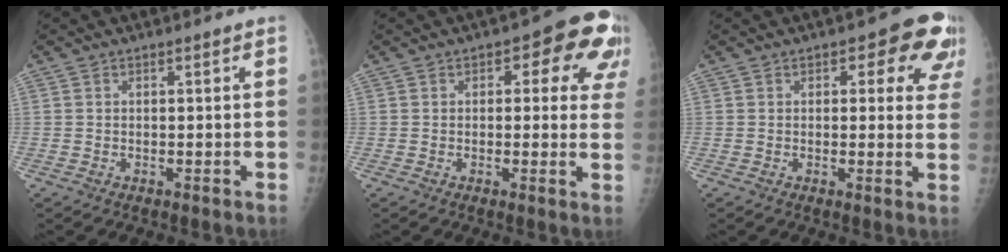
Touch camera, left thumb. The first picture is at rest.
{"total": 11.0, "force": [4.3, 5.5, 8.6], "torque": [-0.043, 0.001, 0.039]}
{"total": 9.6, "force": [4.7, 4.7, 6.9], "torque": [-0.028, -0.012, 0.044]}